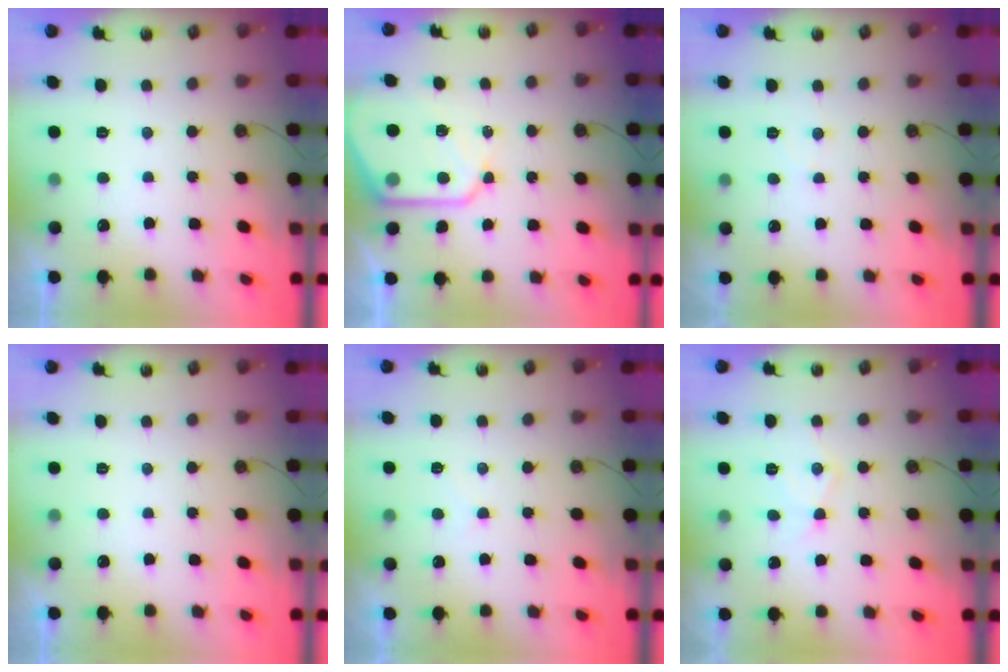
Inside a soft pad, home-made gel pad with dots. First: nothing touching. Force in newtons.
{"total": 13.5, "press": 13.4, "slide": 1.3}
{"total": 3.9, "press": 3.9, "slide": 0.6}
{"total": 0.0}
{"total": 4.7, "press": 4.6, "slide": 0.6}
{"total": 9.0, "press": 9.0, "slide": 0.5}